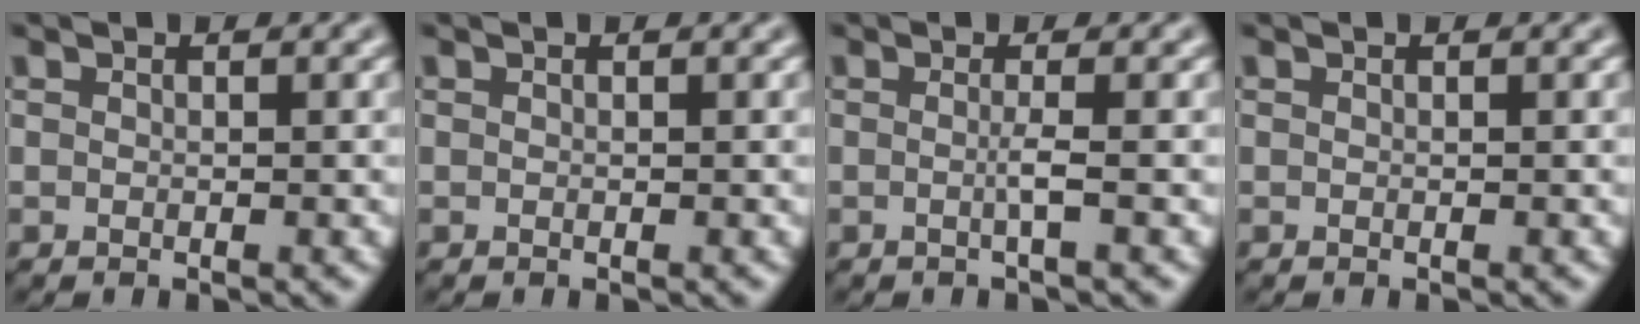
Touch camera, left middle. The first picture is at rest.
{"total": 0.0}
{"total": 1.3, "force": [-0.2, 0.2, 1.3], "torque": [-0.025, -0.005, -0.008]}
{"total": 0.0}